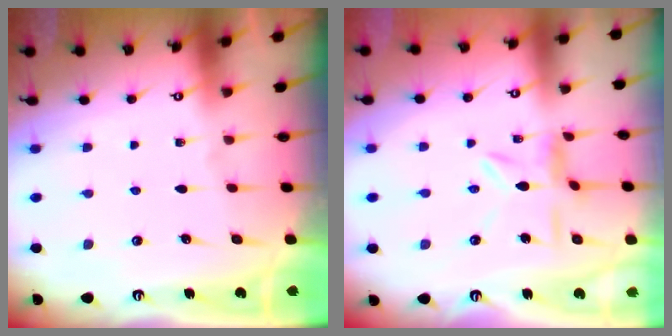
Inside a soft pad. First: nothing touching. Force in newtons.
{"total": 4.8, "press": 4.7, "slide": 0.4}